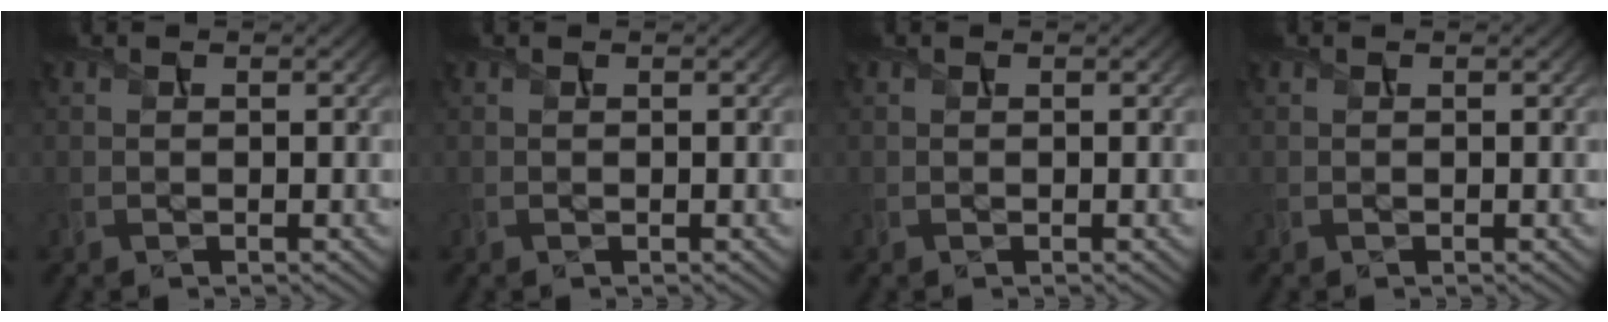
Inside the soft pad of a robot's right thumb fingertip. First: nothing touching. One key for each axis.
{"total": 0.0}
{"total": 0.0}
{"total": 0.0}